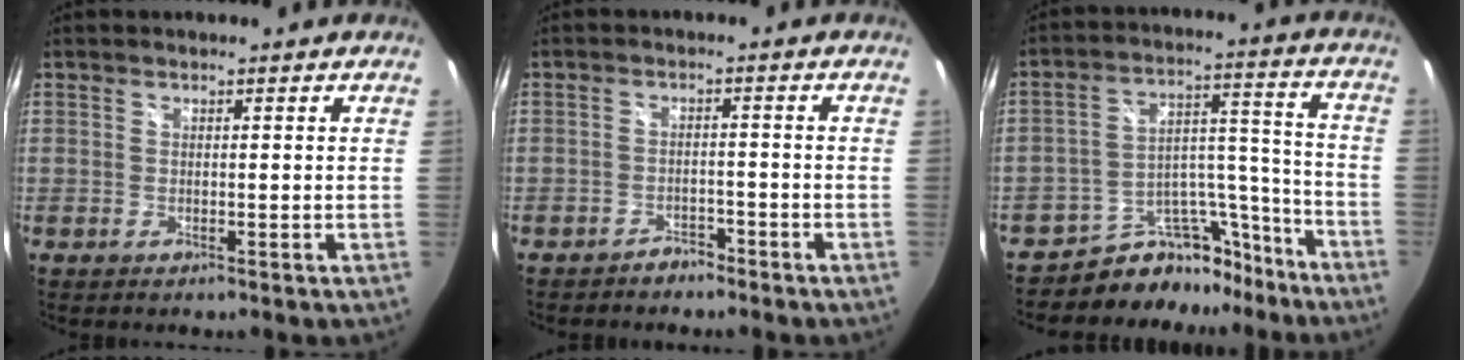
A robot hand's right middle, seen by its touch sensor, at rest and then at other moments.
{"total": 2.9, "force": [-2.6, 1.2, 0.3], "torque": [-0.014, 0.008, -0.037]}
{"total": 13.6, "force": [-11.4, 6.8, 2.8], "torque": [-0.037, 0.073, -0.167]}